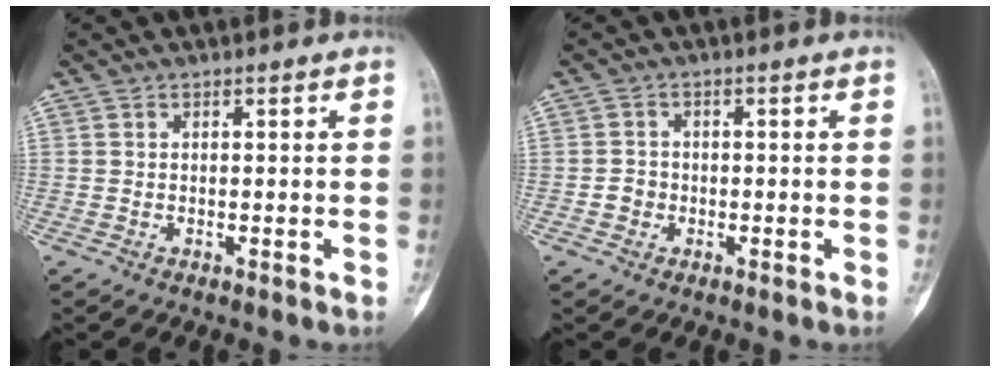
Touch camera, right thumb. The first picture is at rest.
{"total": 2.2, "force": [-0.7, 2.0, 0.6], "torque": [-0.001, 0.008, -0.015]}